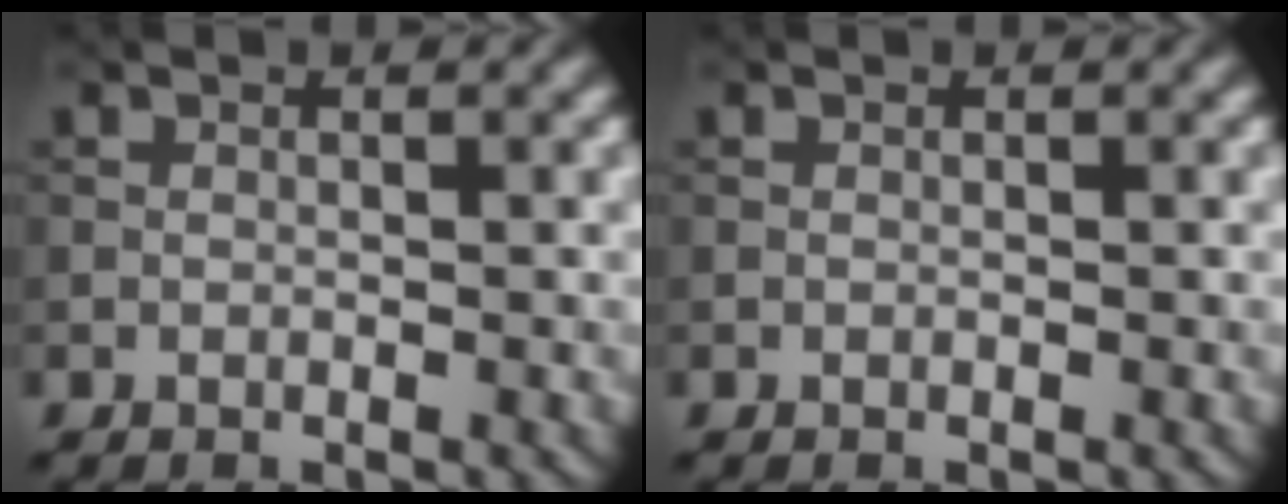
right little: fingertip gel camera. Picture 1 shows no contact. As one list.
[{"total": 0.0}]